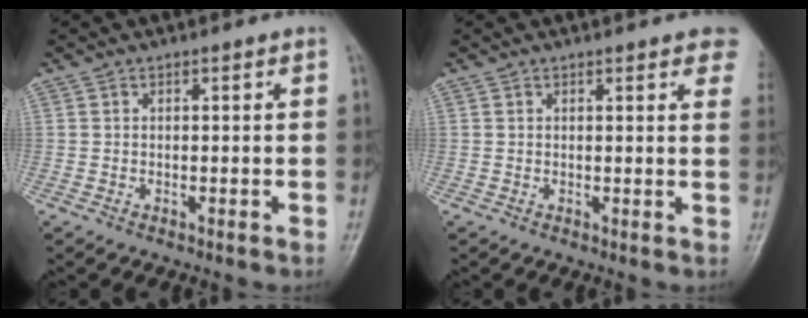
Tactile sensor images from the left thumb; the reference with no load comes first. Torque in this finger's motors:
{"motor_torque": [3.86, 1.15, 1.79, -0.99, 0.03]}